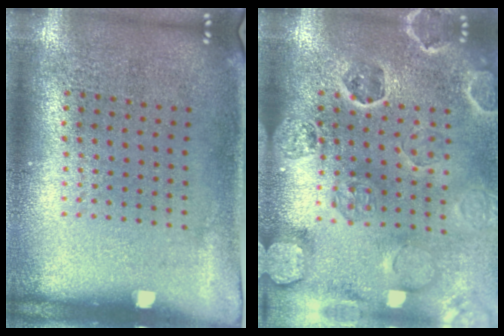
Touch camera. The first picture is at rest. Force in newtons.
{"total": 2.7, "press": 2.7, "slide": 0.3}